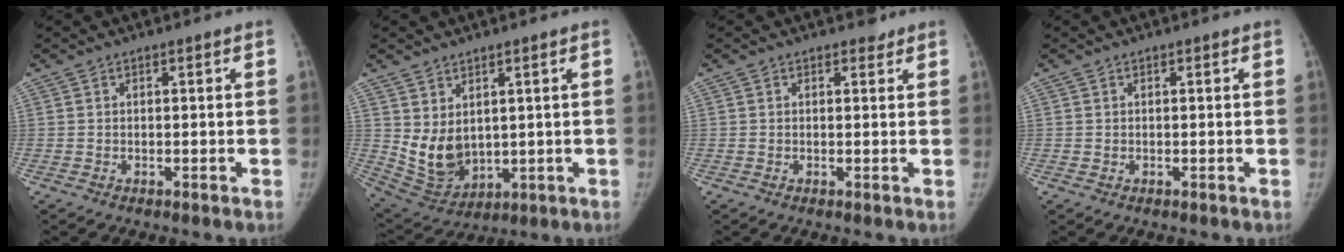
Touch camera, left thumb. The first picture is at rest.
{"total": 9.2, "force": [2.0, 6.6, 6.2], "torque": [-0.095, -0.025, 0.064]}
{"total": 1.1, "force": [0.9, 0.7, 0.1], "torque": [0.008, -0.006, 0.007]}
{"total": 0.0}